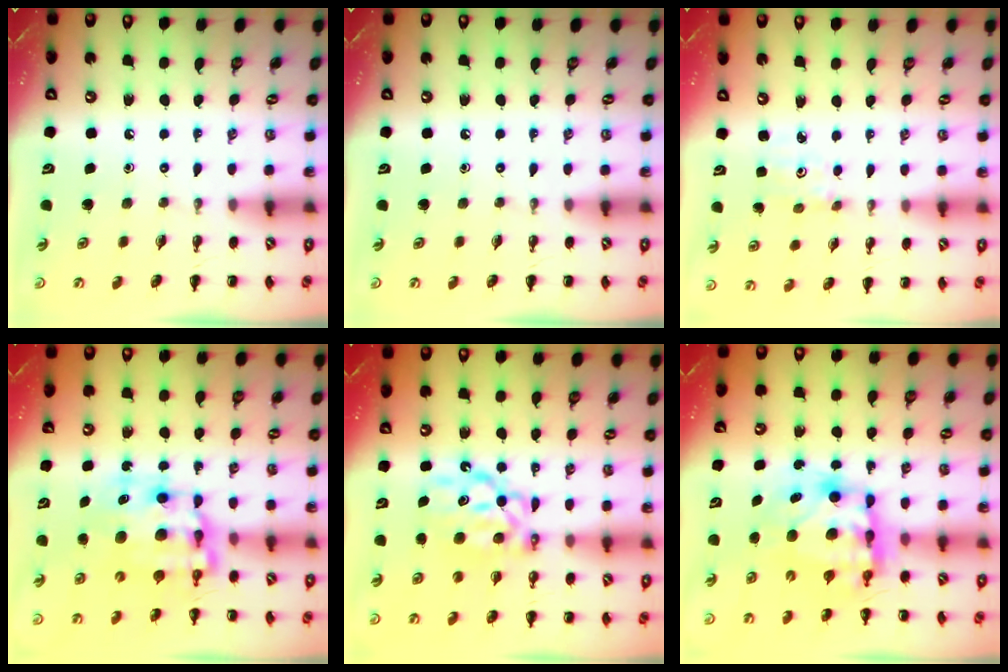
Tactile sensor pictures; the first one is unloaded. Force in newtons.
{"total": 0.0}
{"total": 1.5, "press": 1.4, "slide": 0.5}
{"total": 9.7, "press": 9.4, "slide": 2.6}
{"total": 8.0, "press": 7.9, "slide": 1.1}
{"total": 10.0, "press": 9.8, "slide": 1.9}